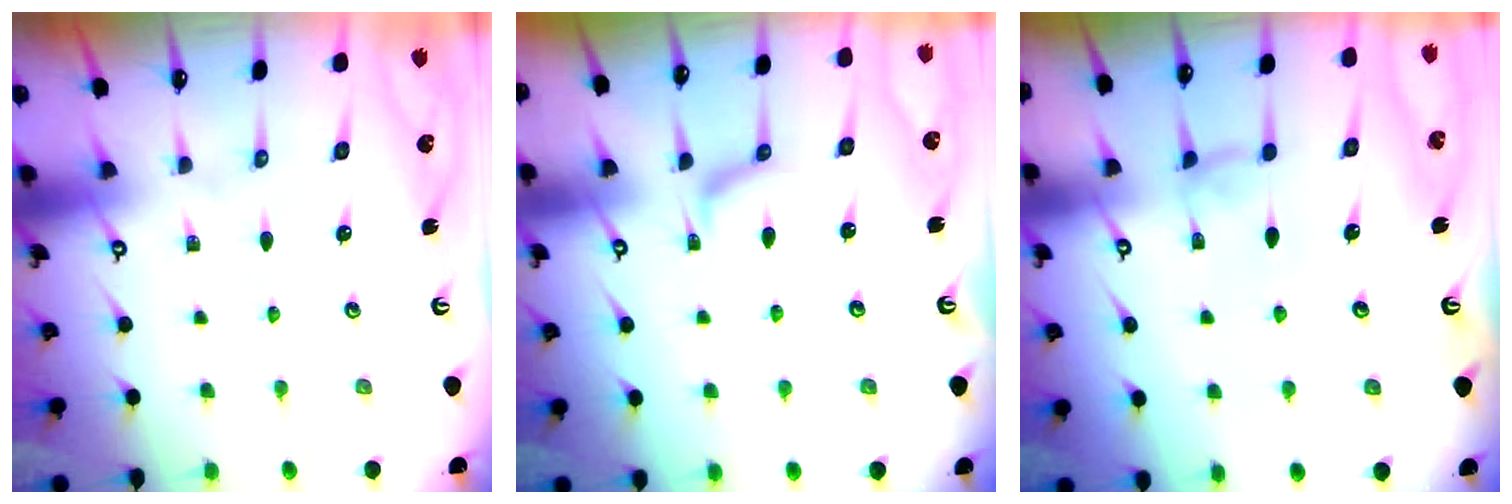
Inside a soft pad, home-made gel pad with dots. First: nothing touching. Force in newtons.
{"total": 1.3, "press": 1.2, "slide": 0.5}
{"total": 1.1, "press": 1.0, "slide": 0.5}